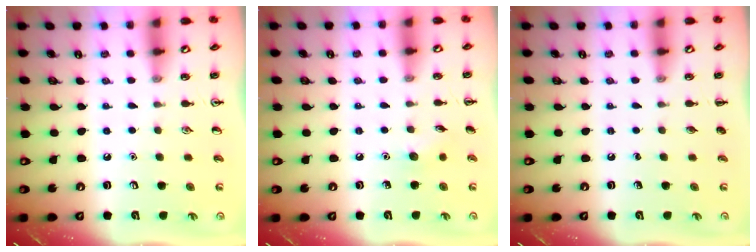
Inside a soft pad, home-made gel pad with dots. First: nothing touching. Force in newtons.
{"total": 5.1, "press": 4.9, "slide": 1.5}
{"total": 0.0}